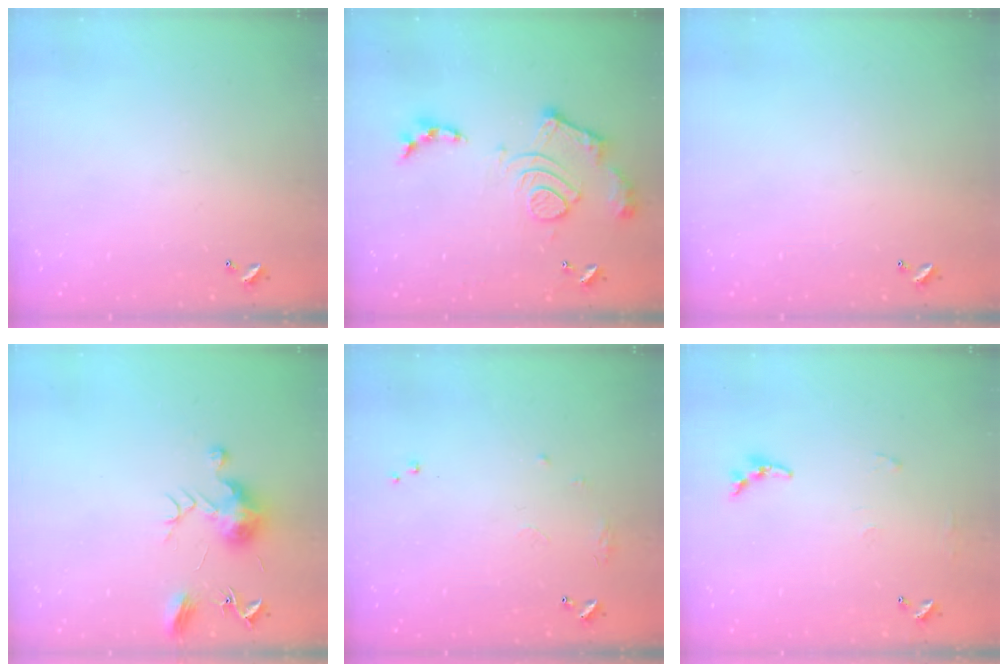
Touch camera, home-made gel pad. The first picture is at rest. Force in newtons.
{"total": 14.9, "press": 14.9, "slide": 1.1}
{"total": 0.0}
{"total": 9.8, "press": 9.8, "slide": 0.7}
{"total": 7.4, "press": 7.4, "slide": 0.8}
{"total": 5.7, "press": 5.7, "slide": 0.2}